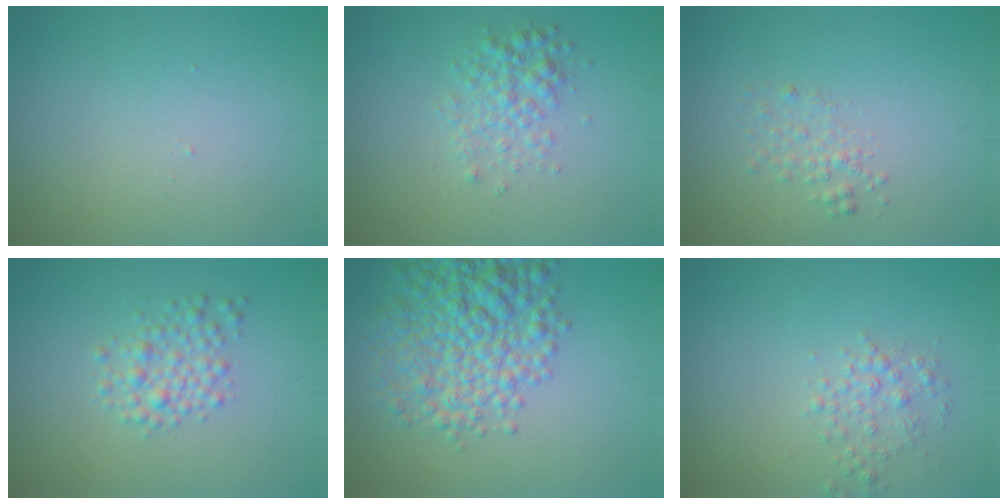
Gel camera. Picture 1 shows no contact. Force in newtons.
{"total": 2.5, "press": 2.5, "slide": 0.0}
{"total": 1.5, "press": 1.5, "slide": 0.0}
{"total": 2.6, "press": 2.6, "slide": 0.1}
{"total": 7.5, "press": 7.5, "slide": 0.2}
{"total": 1.9, "press": 1.9, "slide": 0.0}